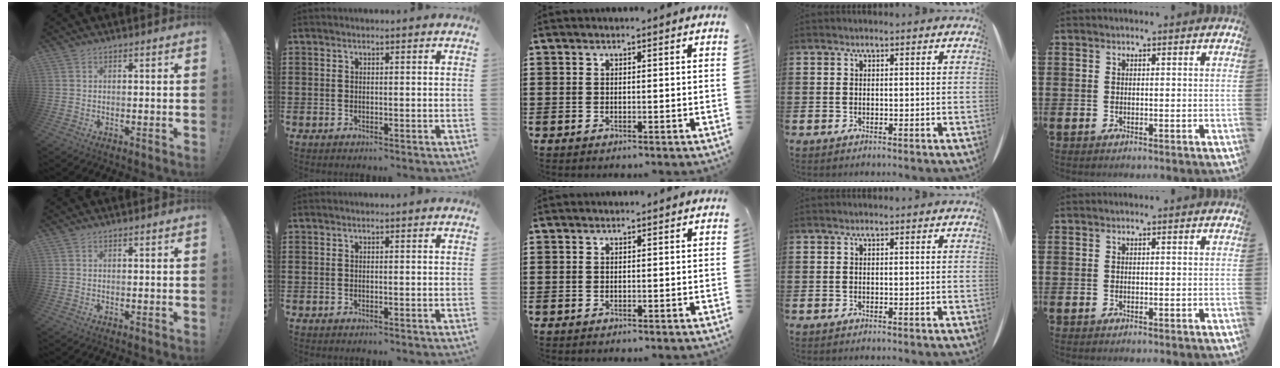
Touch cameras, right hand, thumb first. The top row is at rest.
{}